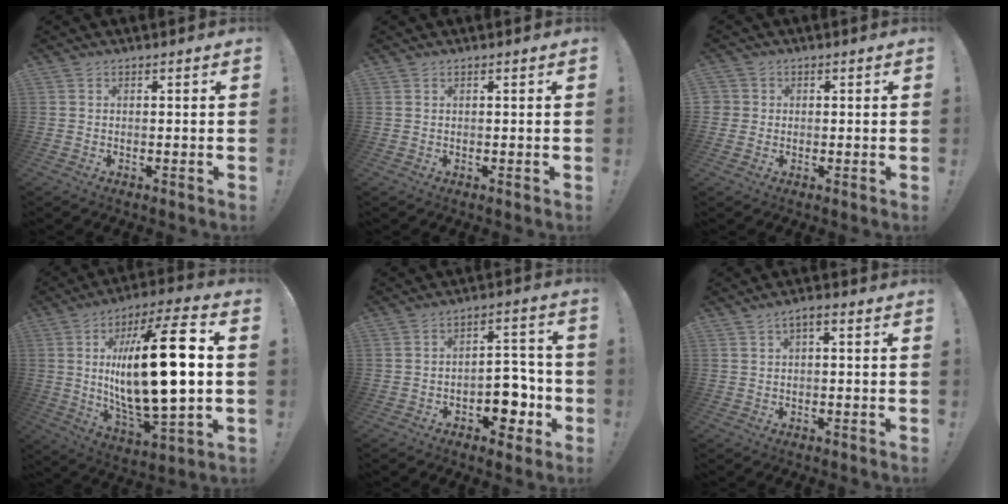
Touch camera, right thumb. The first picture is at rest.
{"total": 0.0}
{"total": 2.4, "force": [0.1, 2.4, 0.5], "torque": [-0.003, 0.002, 0.002]}
{"total": 27.1, "force": [2.0, 8.6, 25.6], "torque": [-0.456, -0.013, 0.021]}
{"total": 10.1, "force": [-4.1, 6.7, 6.3], "torque": [-0.052, 0.026, -0.064]}
{"total": 2.2, "force": [0.4, 0.8, 2.0], "torque": [-0.035, 0.004, 0.008]}